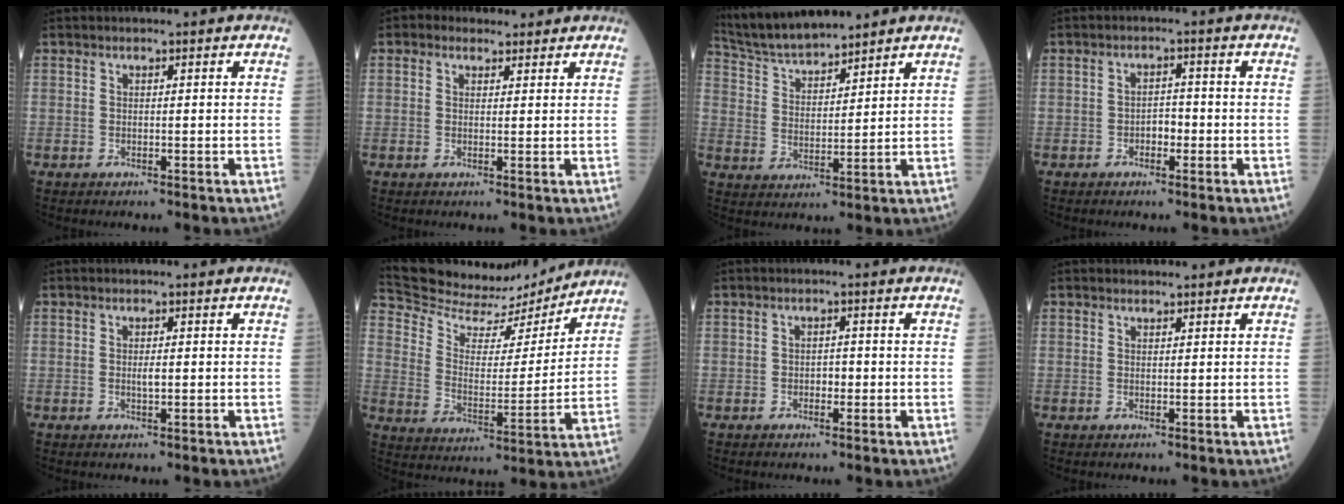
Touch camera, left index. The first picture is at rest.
{"total": 3.2, "force": [2.4, 2.1, 0.7], "torque": [-0.008, 0.018, 0.034]}
{"total": 10.4, "force": [9.7, 1.3, 3.3], "torque": [-0.072, 0.018, 0.189]}
{"total": 2.2, "force": [-1.0, 1.2, 1.5], "torque": [-0.017, 0.004, -0.020]}
{"total": 1.6, "force": [-0.2, 0.4, 1.6], "torque": [-0.029, -0.004, -0.004]}
{"total": 16.4, "force": [15.8, 2.7, 3.2], "torque": [-0.068, -0.012, 0.247]}
{"total": 1.3, "force": [-0.5, 0.8, 0.8], "torque": [-0.010, 0.000, -0.010]}
{"total": 0.9, "force": [0.9, 0.3, 0.0], "torque": [-0.004, 0.001, 0.013]}